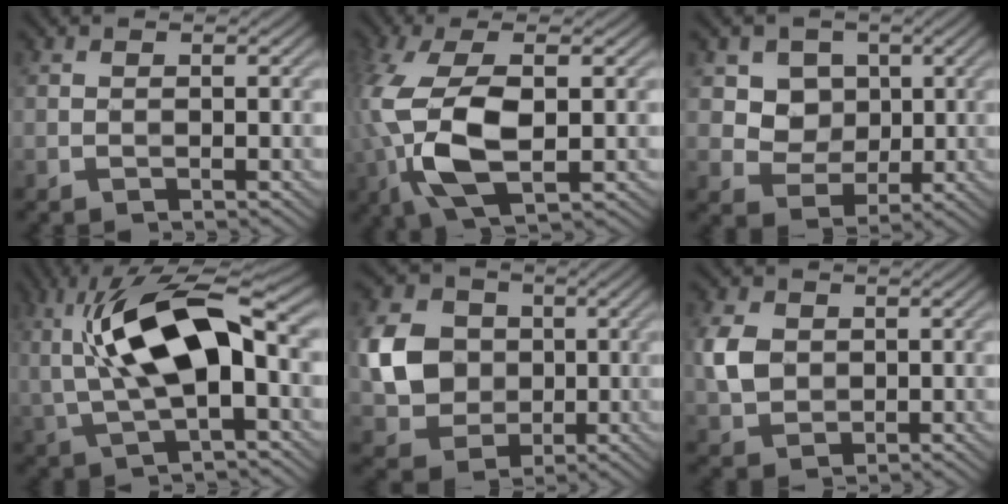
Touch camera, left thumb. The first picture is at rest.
{"total": 11.6, "force": [-1.2, 5.3, 10.3], "torque": [-0.246, -0.004, -0.024]}
{"total": 6.2, "force": [2.2, 5.3, 2.1], "torque": [-0.066, -0.017, 0.058]}
{"total": 12.3, "force": [1.6, 4.8, 11.2], "torque": [-0.213, 0.009, 0.026]}
{"total": 8.4, "force": [0.5, 7.4, 3.9], "torque": [-0.106, -0.004, 0.007]}
{"total": 4.5, "force": [0.7, 3.7, 2.4], "torque": [-0.067, 0.002, 0.014]}